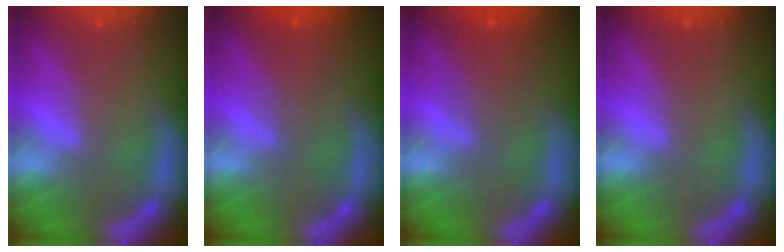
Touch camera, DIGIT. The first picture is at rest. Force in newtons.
{"total": 2.5}
{"total": 3.1}
{"total": 0.0}